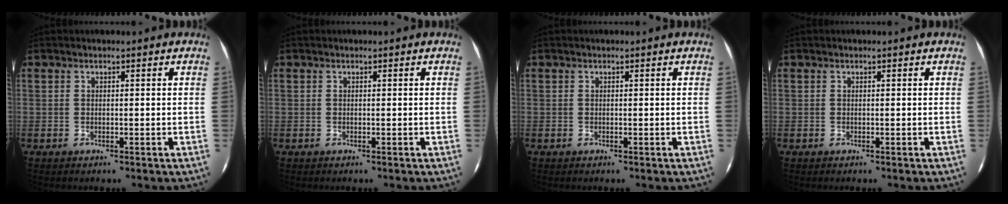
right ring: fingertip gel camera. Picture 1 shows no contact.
{"total": 0.0}
{"total": 0.0}
{"total": 0.0}